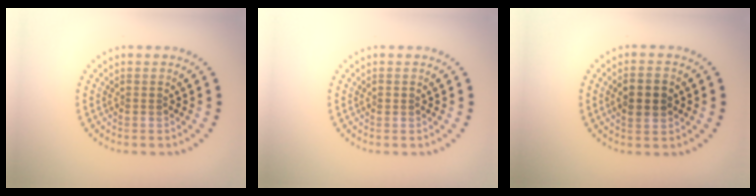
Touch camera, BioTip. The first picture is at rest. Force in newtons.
{"total": 0.6, "press": 0.6, "slide": 0.1}
{"total": 2.9, "press": 2.9, "slide": 0.2}